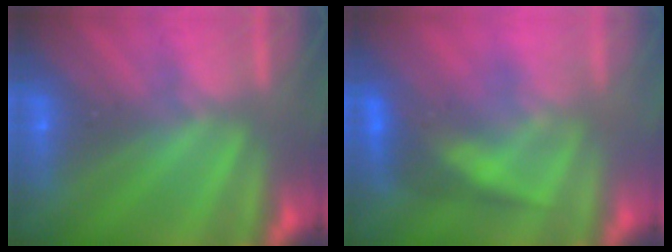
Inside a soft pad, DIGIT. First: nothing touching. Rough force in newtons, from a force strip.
{"total": 2.9}